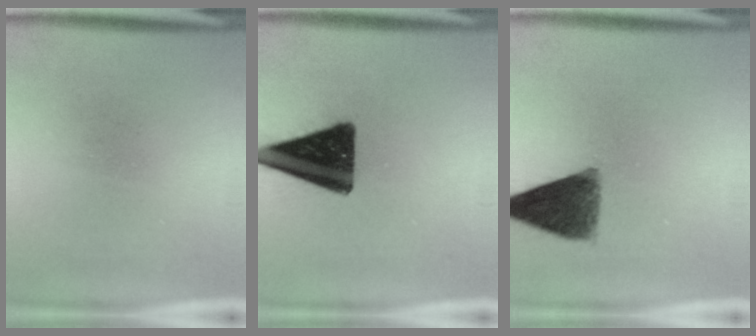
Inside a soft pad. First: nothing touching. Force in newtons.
{"total": 16.4}
{"total": 9.3}